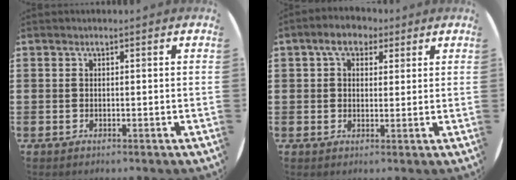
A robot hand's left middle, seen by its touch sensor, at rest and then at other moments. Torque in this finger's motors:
{"motor_torque": [0.27, 0.07, 0.43, 0.09]}